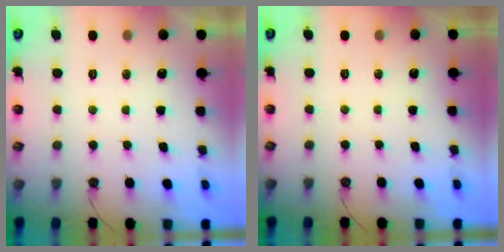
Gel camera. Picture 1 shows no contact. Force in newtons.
{"total": 0.0}